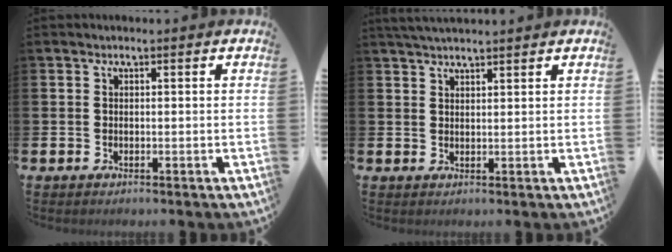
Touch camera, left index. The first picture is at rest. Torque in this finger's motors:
{"motor_torque": [-0.03, -0.36, 0.54, 0.16]}